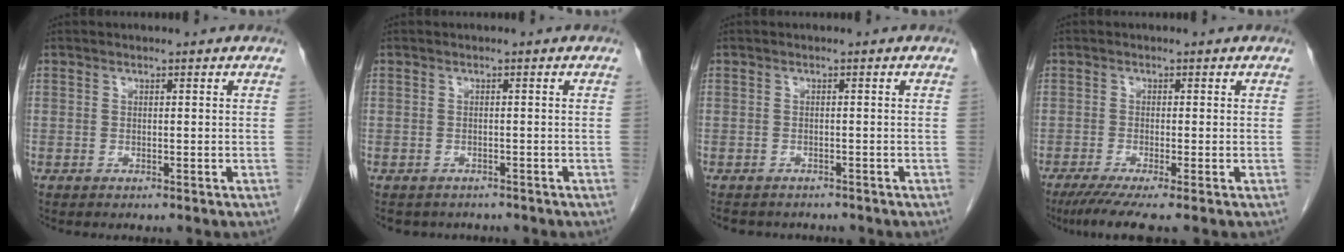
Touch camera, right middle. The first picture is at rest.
{"total": 4.2, "force": [-3.6, 2.1, 0.5], "torque": [-0.006, 0.001, -0.046]}
{"total": 5.7, "force": [-5.1, 2.3, 1.3], "torque": [-0.019, 0.000, -0.064]}
{"total": 5.2, "force": [-3.7, -0.3, 3.6], "torque": [-0.058, -0.016, -0.066]}